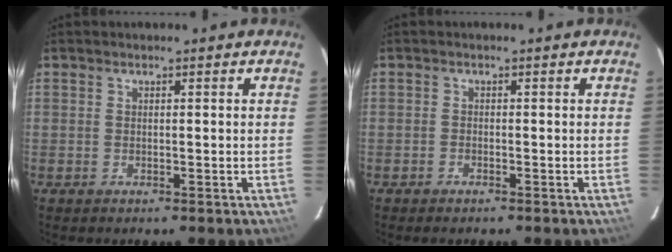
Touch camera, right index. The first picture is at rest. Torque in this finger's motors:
{"motor_torque": [0.14, -0.12, -0.03, -0.01]}